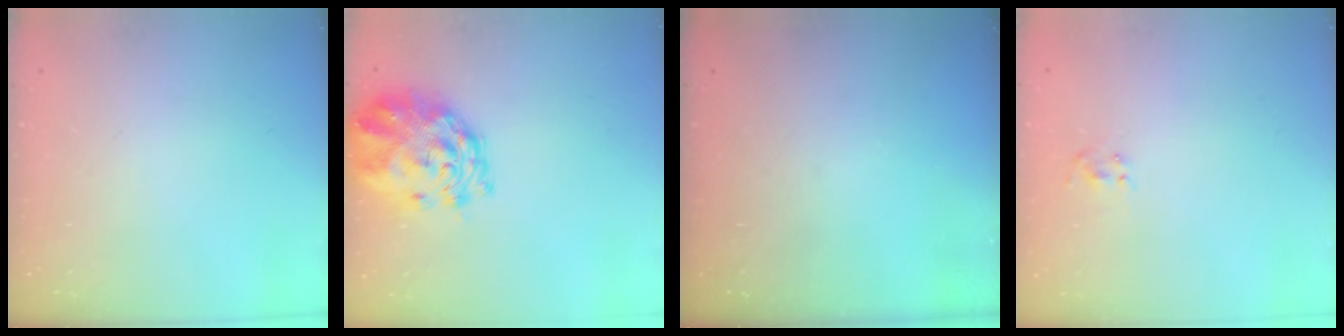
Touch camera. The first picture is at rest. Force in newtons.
{"total": 4.3, "press": 4.0, "slide": 1.5}
{"total": 0.0}
{"total": 1.5, "press": 1.3, "slide": 0.7}